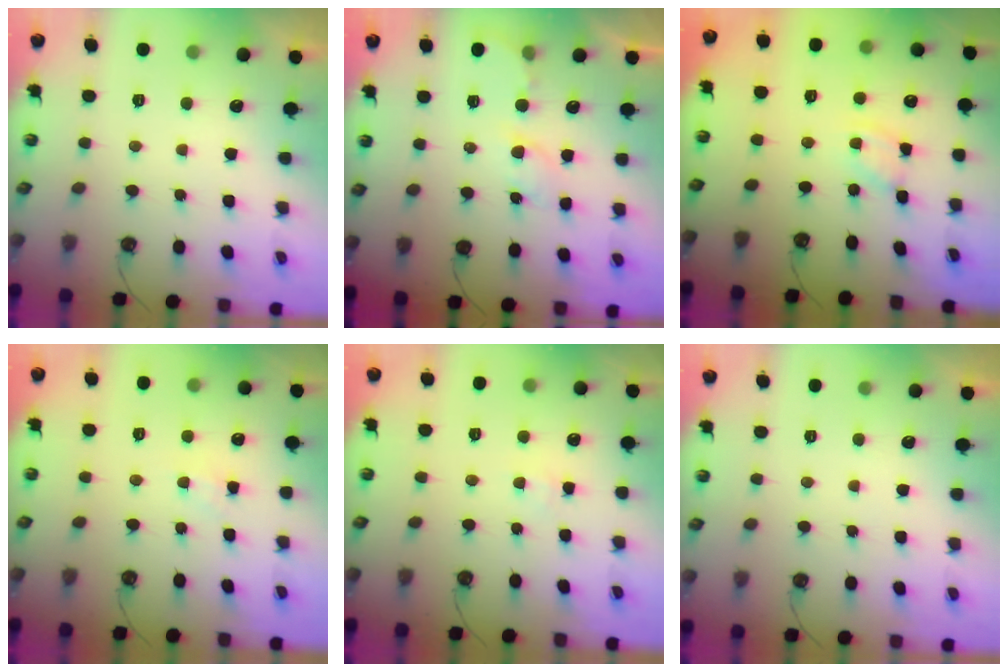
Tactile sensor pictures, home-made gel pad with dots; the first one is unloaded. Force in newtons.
{"total": 4.2, "press": 4.2, "slide": 0.6}
{"total": 1.9, "press": 1.9, "slide": 0.3}
{"total": 2.7, "press": 2.7, "slide": 0.4}
{"total": 2.5, "press": 2.4, "slide": 0.4}
{"total": 0.0}